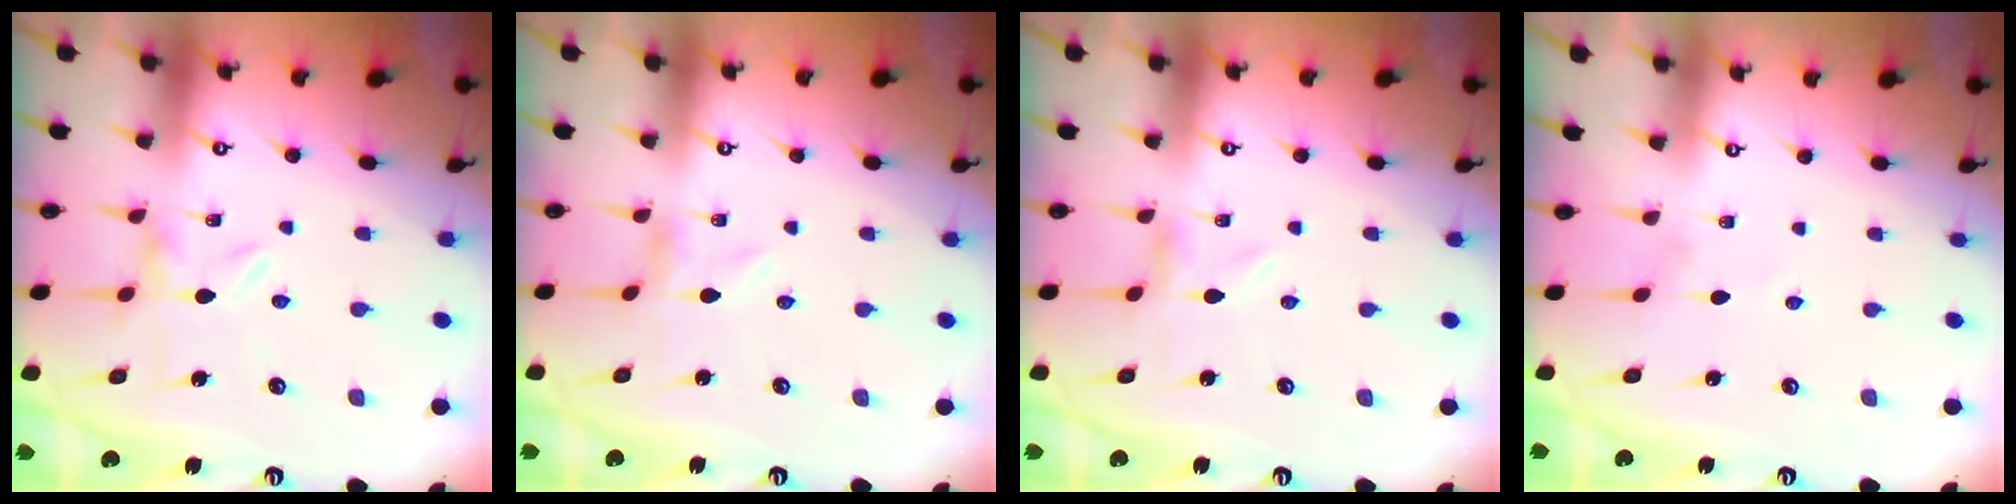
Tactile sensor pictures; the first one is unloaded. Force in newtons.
{"total": 0.0}
{"total": 0.0}
{"total": 0.0}